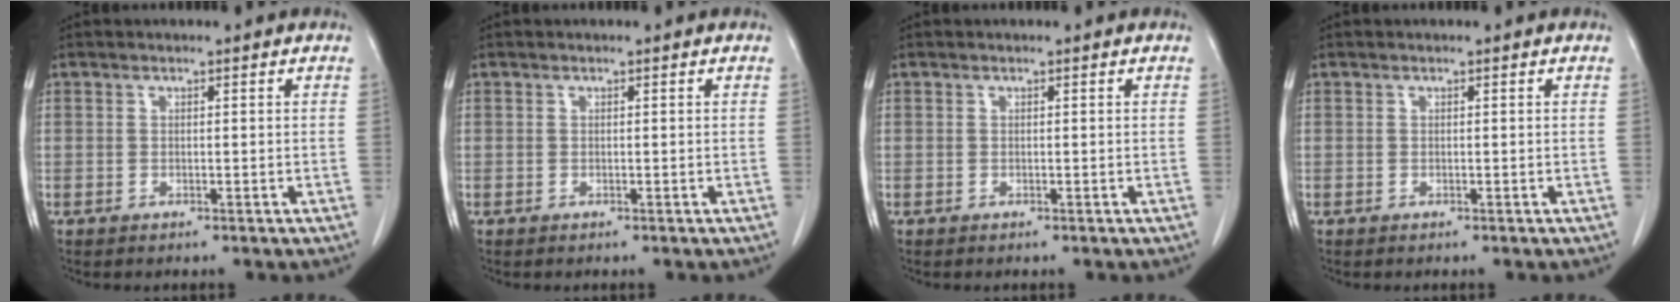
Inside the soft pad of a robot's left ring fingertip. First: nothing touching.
{"total": 0.0}
{"total": 0.0}
{"total": 0.0}